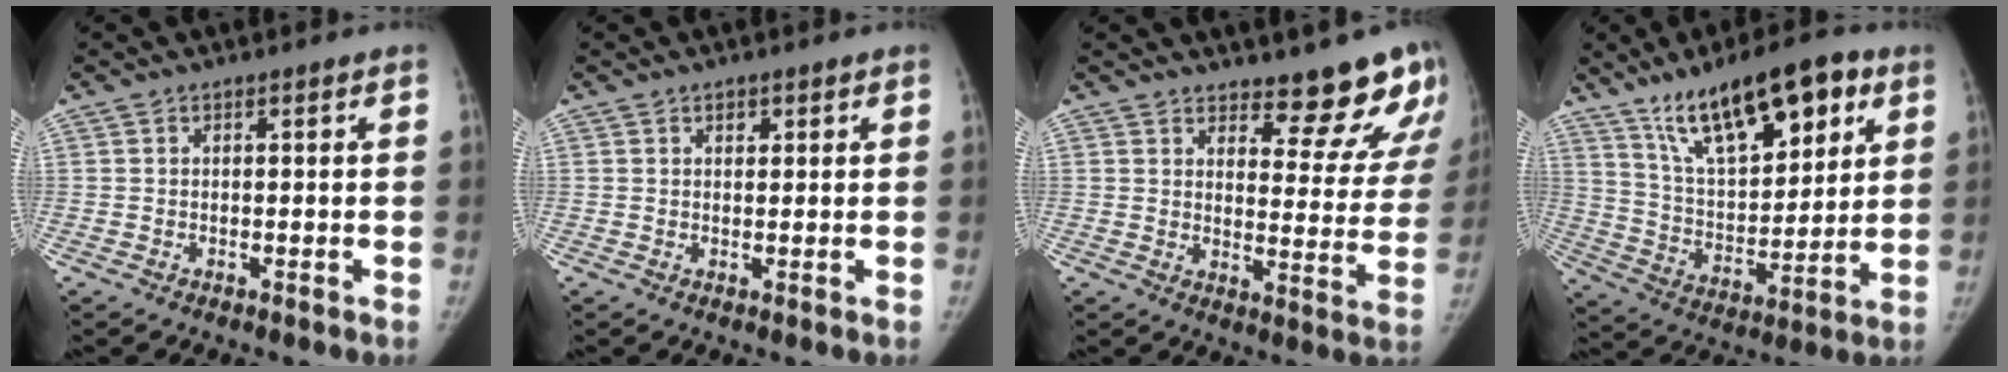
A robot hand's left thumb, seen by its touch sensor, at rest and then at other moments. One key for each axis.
{"total": 1.3, "fx": 0.7, "fy": 1.0, "fz": 0.6, "tx": 0.001, "ty": -0.003, "tz": 0.009}
{"total": 13.3, "fx": 11.4, "fy": 4.5, "fz": 5.1, "tx": -0.008, "ty": -0.091, "tz": 0.135}
{"total": 20.7, "fx": 11.6, "fy": 8.3, "fz": 15.0, "tx": -0.204, "ty": -0.039, "tz": 0.204}